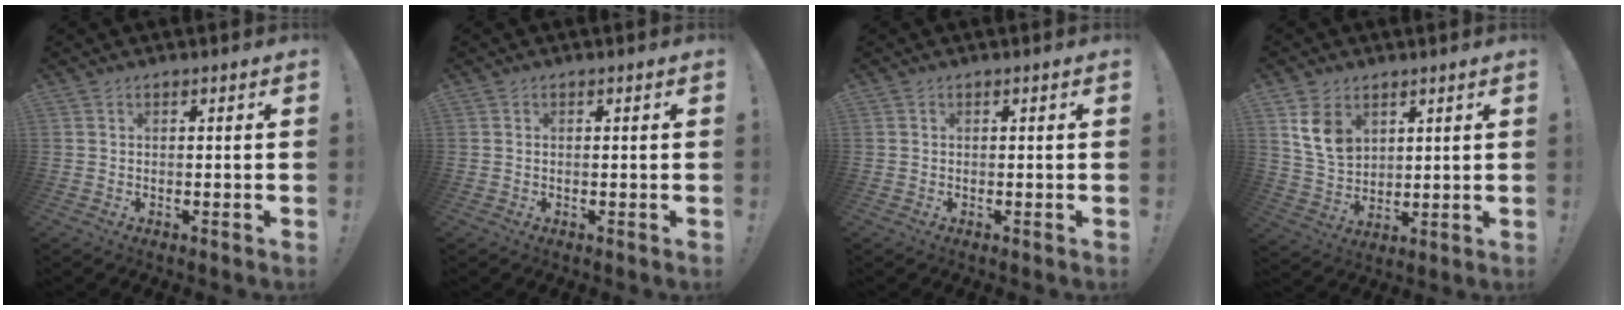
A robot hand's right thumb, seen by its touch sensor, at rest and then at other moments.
{"total": 0.0}
{"total": 0.0}
{"total": 10.3, "force": [5.1, 7.3, 5.1], "torque": [-0.086, -0.017, 0.104]}